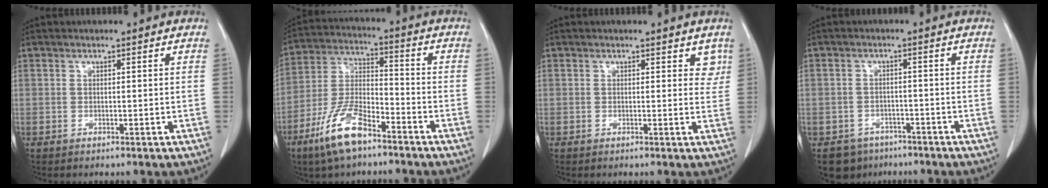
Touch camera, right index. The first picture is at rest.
{"total": 11.6, "force": [-7.6, 3.4, 8.1], "torque": [-0.174, -0.010, -0.147]}
{"total": 2.3, "force": [1.5, 1.5, 0.9], "torque": [0.009, -0.003, 0.011]}
{"total": 5.0, "force": [-3.5, 3.5, 0.2], "torque": [0.004, 0.009, -0.048]}